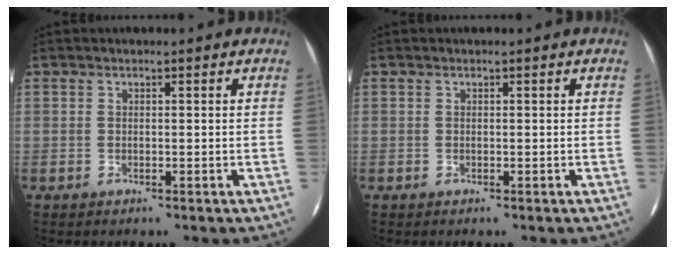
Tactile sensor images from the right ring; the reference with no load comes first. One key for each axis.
{"total": 0.0}